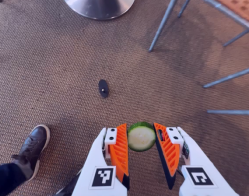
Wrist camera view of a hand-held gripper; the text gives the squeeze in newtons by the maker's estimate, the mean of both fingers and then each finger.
{"total": 8.4, "left": 8.5, "right": 8.2}